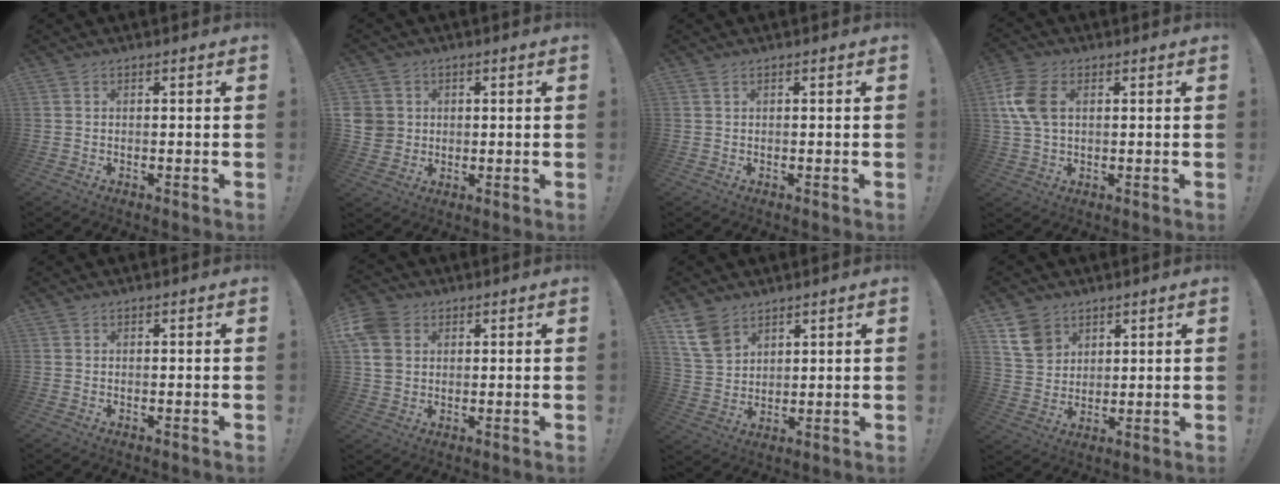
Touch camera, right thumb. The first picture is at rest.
{"total": 5.2, "force": [0.8, 5.0, 1.4], "torque": [-0.037, -0.001, 0.016]}
{"total": 0.5, "force": [0.2, 0.1, 0.5], "torque": [-0.010, 0.001, 0.004]}
{"total": 9.7, "force": [2.4, 6.2, 7.1], "torque": [-0.161, 0.005, 0.043]}
{"total": 0.0}
{"total": 9.2, "force": [2.7, 7.4, 4.8], "torque": [-0.094, -0.011, 0.054]}
{"total": 9.8, "force": [6.4, 6.2, 3.9], "torque": [-0.076, -0.028, 0.131]}
{"total": 9.2, "force": [5.4, 6.9, 2.7], "torque": [-0.040, -0.029, 0.111]}